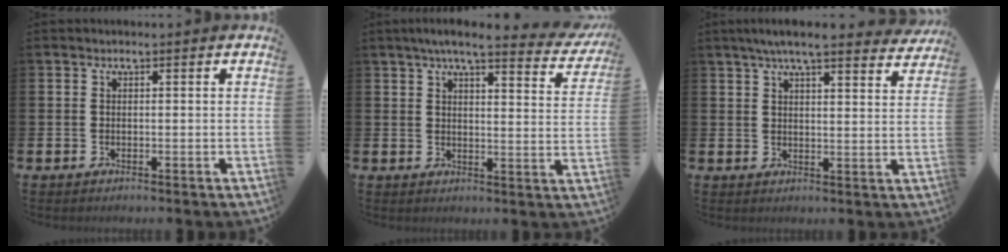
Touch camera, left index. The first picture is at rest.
{"total": 5.8, "force": [5.0, 0.7, 2.7], "torque": [-0.057, -0.027, 0.082]}
{"total": 6.4, "force": [5.8, 0.6, 2.7], "torque": [-0.055, -0.022, 0.100]}